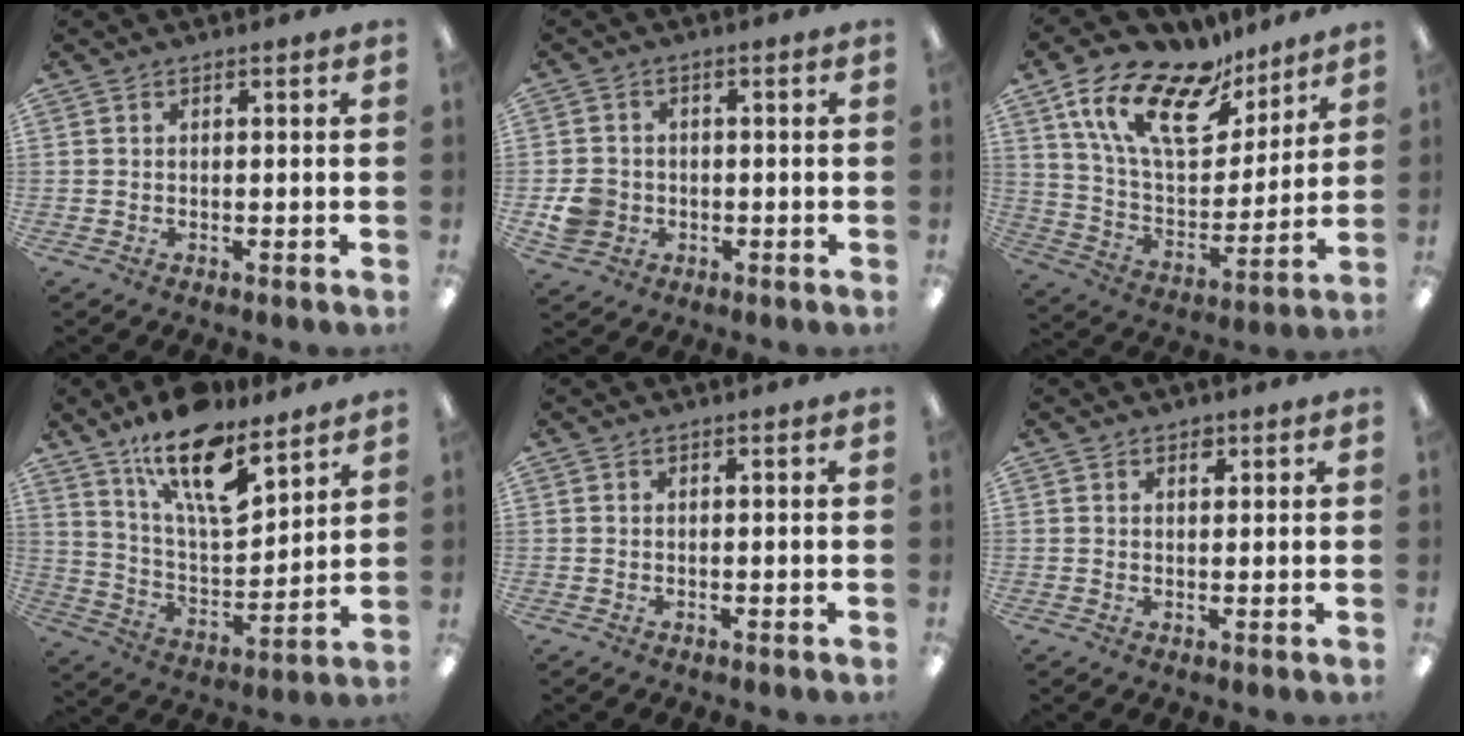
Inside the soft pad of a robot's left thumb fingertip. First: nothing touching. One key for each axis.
{"total": 5.8, "fx": -1.3, "fy": 5.2, "fz": 2.1, "tx": -0.035, "ty": 0.007, "tz": -0.024}
{"total": 21.0, "fx": 13.4, "fy": 9.9, "fz": 12.7, "tx": -0.237, "ty": -0.067, "tz": 0.241}
{"total": 18.6, "fx": 12.7, "fy": 7.0, "fz": 11.7, "tx": -0.197, "ty": -0.072, "tz": 0.217}
{"total": 0.0}
{"total": 1.9, "fx": 1.2, "fy": 1.2, "fz": 1.0, "tx": -0.006, "ty": -0.004, "tz": 0.018}